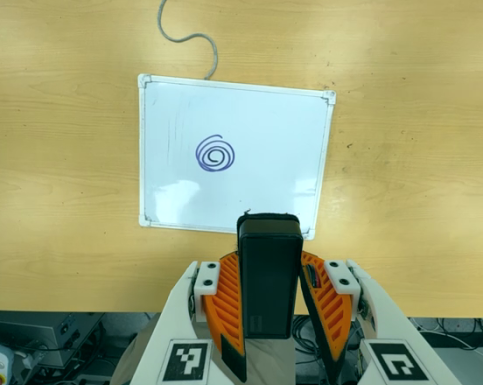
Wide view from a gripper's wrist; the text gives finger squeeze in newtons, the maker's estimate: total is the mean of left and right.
{"total": 4.3, "left": 3.2, "right": 5.4}